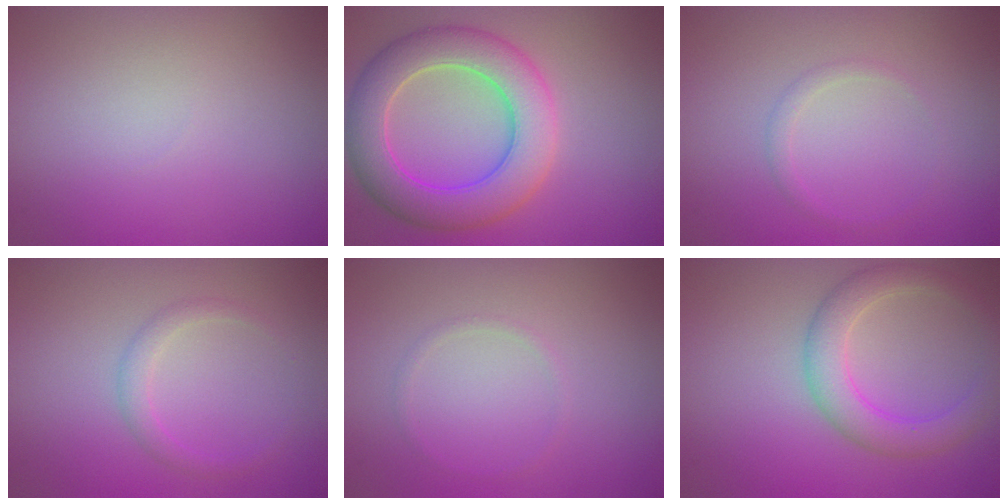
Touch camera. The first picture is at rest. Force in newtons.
{"total": 7.5, "press": 7.5, "slide": 0.4}
{"total": 0.9, "press": 0.9, "slide": 0.0}
{"total": 1.6, "press": 1.6, "slide": 0.1}
{"total": 0.6, "press": 0.6, "slide": 0.1}
{"total": 4.0, "press": 4.0, "slide": 0.2}